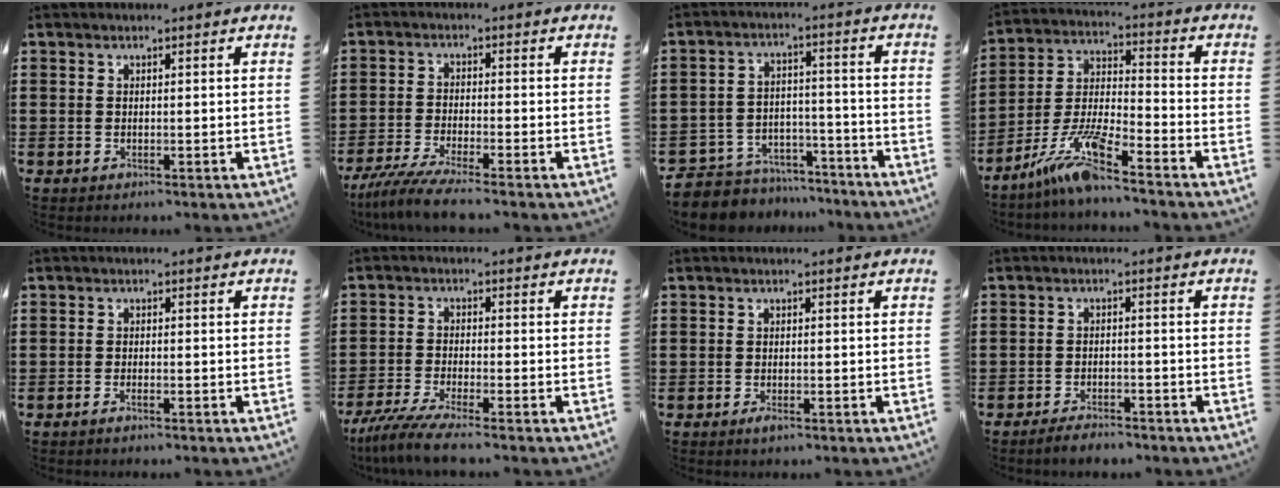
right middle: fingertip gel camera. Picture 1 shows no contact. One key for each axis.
{"total": 5.1, "fx": -4.5, "fy": -0.4, "fz": 2.4, "tx": -0.068, "ty": -0.026, "tz": -0.092}
{"total": 6.4, "fx": -6.2, "fy": 1.7, "fz": 0.2, "tx": -0.009, "ty": 0.018, "tz": -0.127}
{"total": 9.6, "fx": -7.5, "fy": 0.8, "fz": 6.0, "tx": -0.145, "ty": -0.011, "tz": -0.153}
{"total": 1.0, "fx": -0.7, "fy": 0.1, "fz": 0.7, "tx": -0.013, "ty": -0.005, "tz": -0.012}
{"total": 5.0, "fx": -4.2, "fy": -0.3, "fz": 2.6, "tx": -0.072, "ty": -0.026, "tz": -0.086}
{"total": 1.1, "fx": -0.7, "fy": 0.4, "fz": 0.8, "tx": -0.016, "ty": -0.003, "tz": -0.012}
{"total": 2.5, "fx": -2.3, "fy": 0.4, "fz": 0.7, "tx": -0.015, "ty": 0.002, "tz": -0.046}